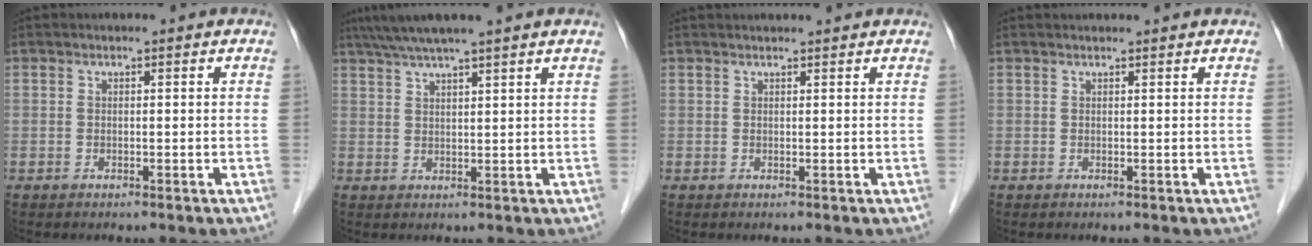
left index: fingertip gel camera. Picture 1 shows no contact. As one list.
[{"total": 7.0, "force": [5.7, -1.1, 3.9], "torque": [-0.065, 0.029, 0.094]}, {"total": 4.5, "force": [4.3, 0.1, 1.2], "torque": [-0.012, 0.029, 0.051]}, {"total": 2.8, "force": [2.7, 0.1, 0.7], "torque": [-0.009, 0.024, 0.035]}]